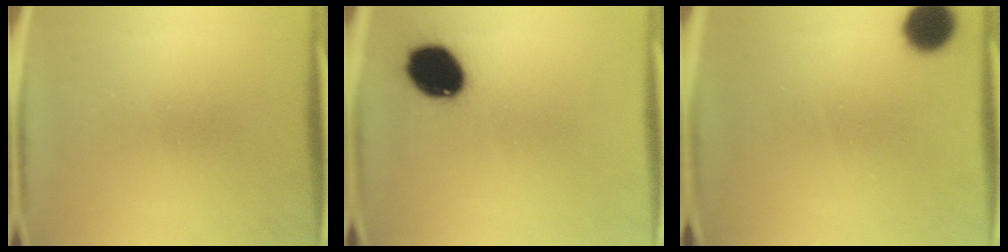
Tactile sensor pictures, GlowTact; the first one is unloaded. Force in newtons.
{"total": 12.4}
{"total": 8.7}